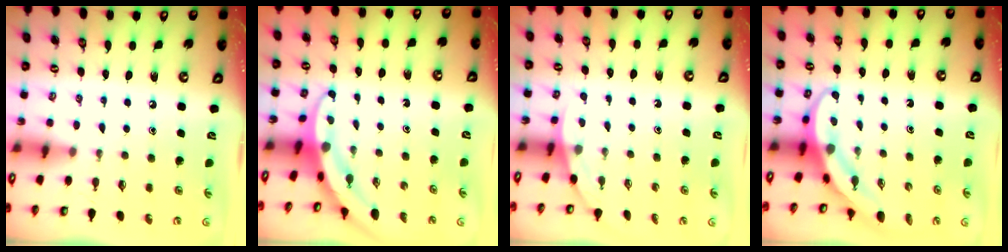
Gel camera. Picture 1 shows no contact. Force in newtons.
{"total": 3.3, "press": 3.3, "slide": 0.3}
{"total": 2.0, "press": 2.0, "slide": 0.0}
{"total": 4.0, "press": 4.0, "slide": 0.3}